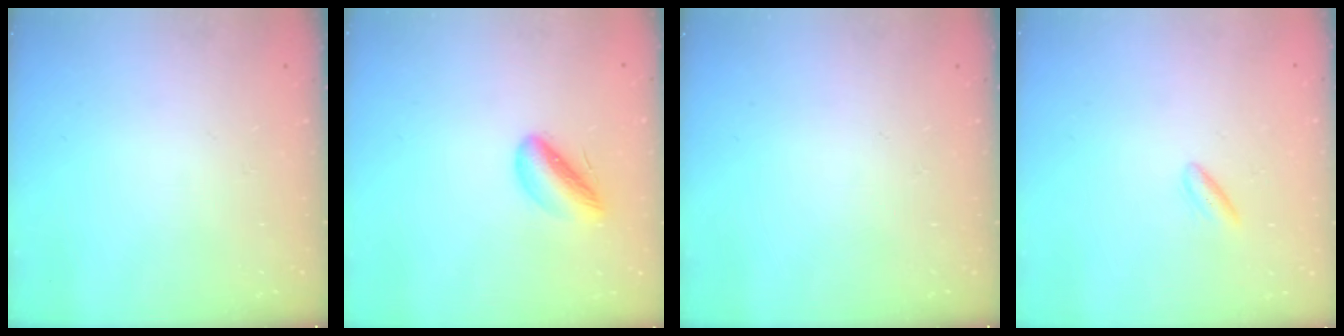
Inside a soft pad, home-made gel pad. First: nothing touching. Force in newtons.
{"total": 6.8, "press": 6.7, "slide": 1.0}
{"total": 0.0}
{"total": 2.5, "press": 2.2, "slide": 1.2}